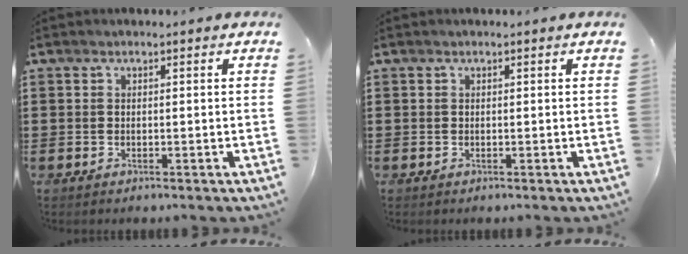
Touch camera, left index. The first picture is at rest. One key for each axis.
{"total": 0.0}